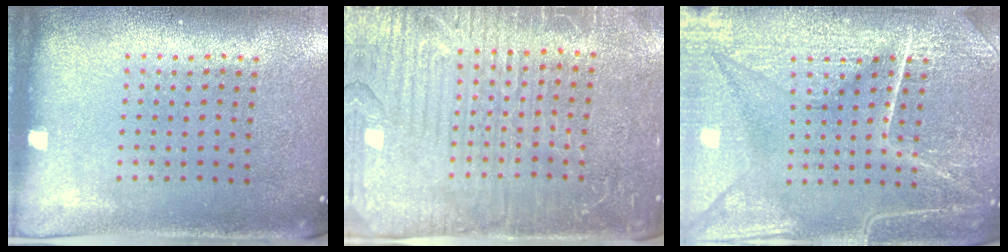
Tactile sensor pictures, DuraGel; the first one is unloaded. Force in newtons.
{"total": 4.2, "press": 4.0, "slide": 1.4}
{"total": 7.2, "press": 7.1, "slide": 0.8}